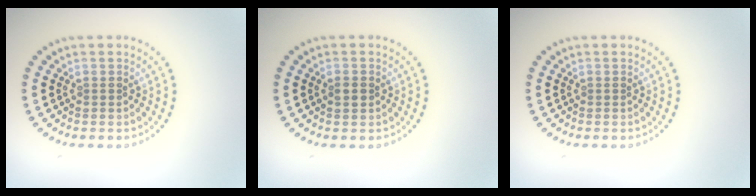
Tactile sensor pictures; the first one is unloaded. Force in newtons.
{"total": 1.4, "press": 1.4, "slide": 0.0}
{"total": 0.0}